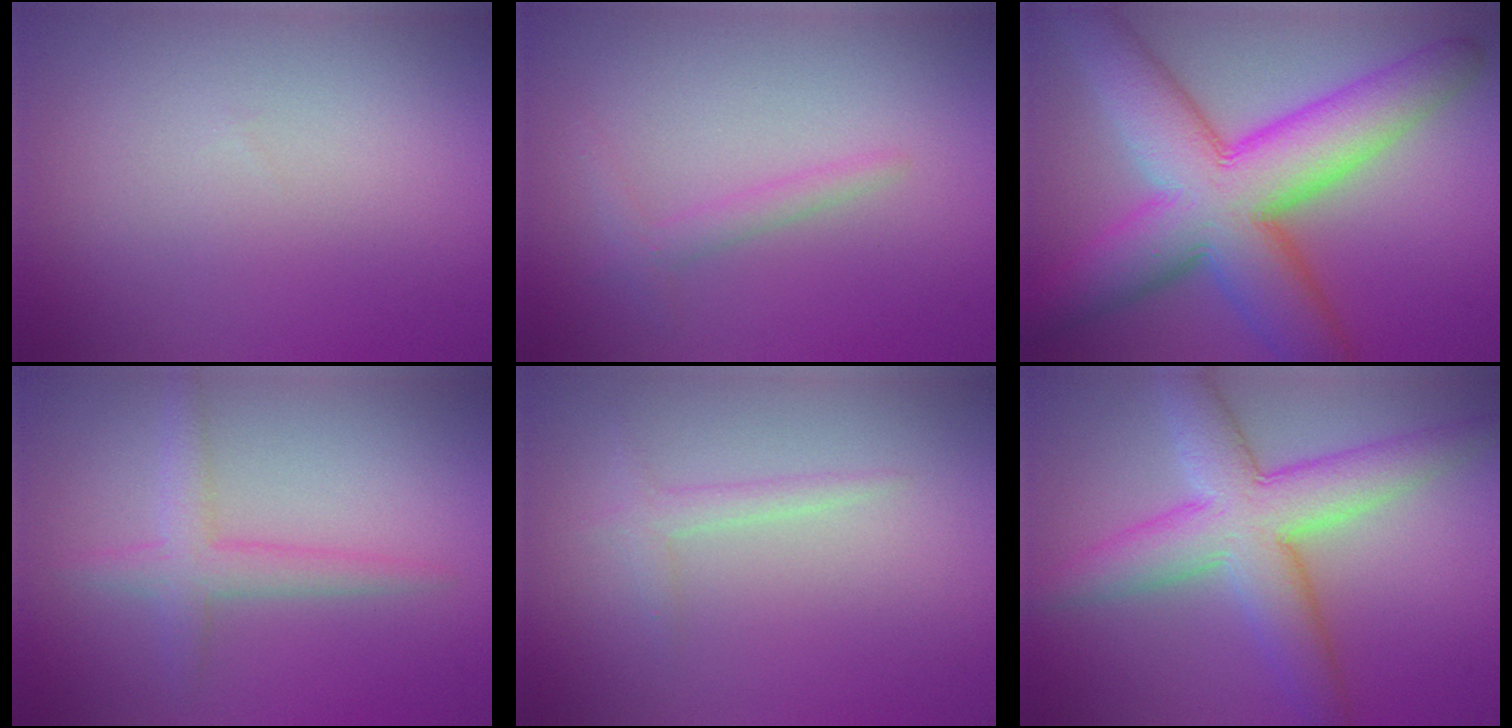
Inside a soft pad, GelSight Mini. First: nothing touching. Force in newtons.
{"total": 1.4, "press": 1.4, "slide": 0.1}
{"total": 12.5, "press": 12.5, "slide": 0.1}
{"total": 2.7, "press": 2.7, "slide": 0.2}
{"total": 1.4, "press": 1.4, "slide": 0.1}
{"total": 7.2, "press": 7.2, "slide": 0.2}